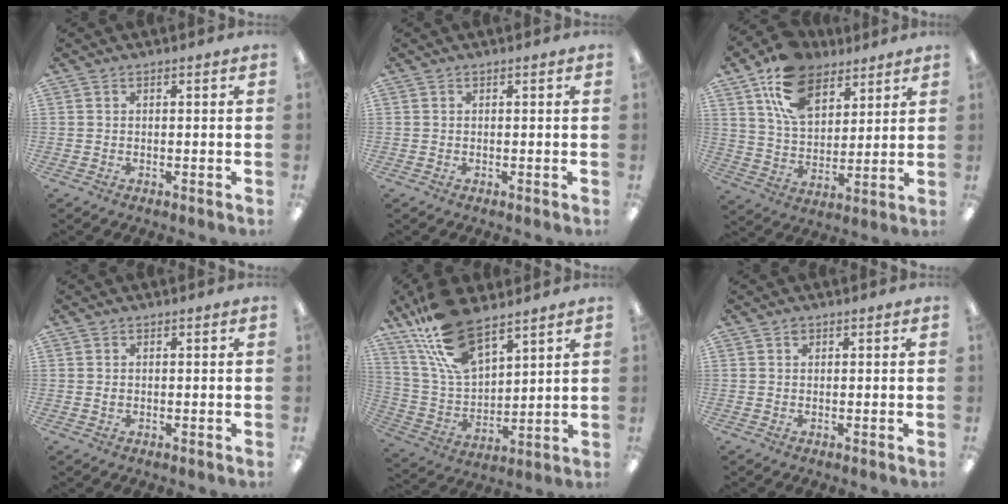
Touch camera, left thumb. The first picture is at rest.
{"total": 0.0}
{"total": 15.2, "force": [9.4, 9.4, 7.4], "torque": [-0.136, -0.034, 0.178]}
{"total": 0.5, "force": [0.1, 0.4, 0.3], "torque": [-0.007, 0.002, 0.000]}
{"total": 17.9, "force": [12.0, 8.2, 10.4], "torque": [-0.229, -0.052, 0.218]}
{"total": 0.8, "force": [0.5, 0.5, 0.4], "torque": [-0.010, 0.003, 0.008]}